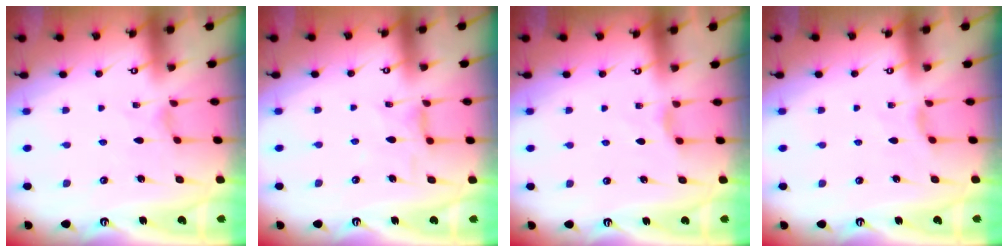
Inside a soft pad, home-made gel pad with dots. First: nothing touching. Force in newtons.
{"total": 2.7, "press": 2.6, "slide": 0.5}
{"total": 3.0, "press": 2.9, "slide": 0.5}
{"total": 2.7, "press": 2.6, "slide": 0.6}